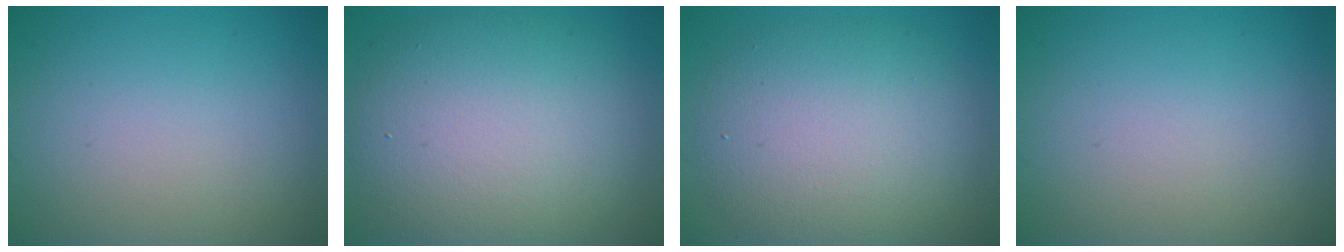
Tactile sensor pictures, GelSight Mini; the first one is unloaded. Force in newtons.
{"total": 10.7, "press": 10.7, "slide": 0.7}
{"total": 8.1, "press": 8.1, "slide": 0.3}
{"total": 0.0}